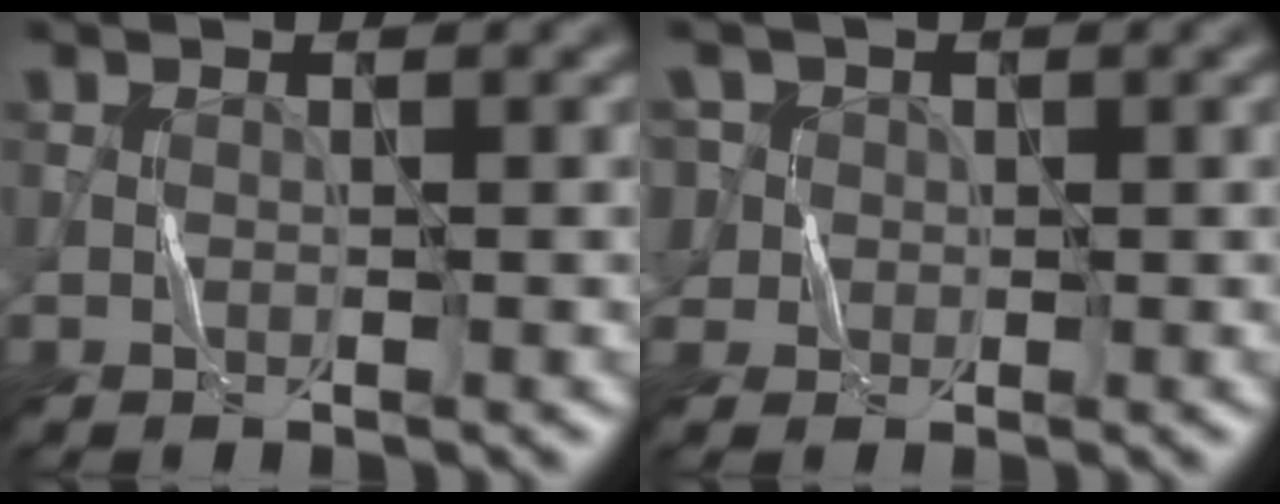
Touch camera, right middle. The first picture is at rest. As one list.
[{"total": 3.9, "force": [1.2, 3.5, 1.3], "torque": [-0.029, 0.021, 0.009]}]